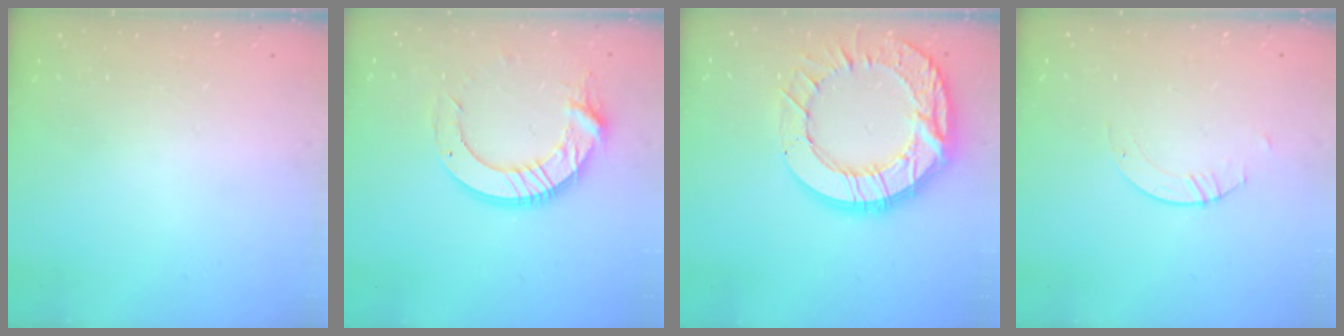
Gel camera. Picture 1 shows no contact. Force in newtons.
{"total": 14.7, "press": 14.7, "slide": 1.6}
{"total": 22.1, "press": 22.0, "slide": 2.0}
{"total": 2.1, "press": 2.1, "slide": 0.1}